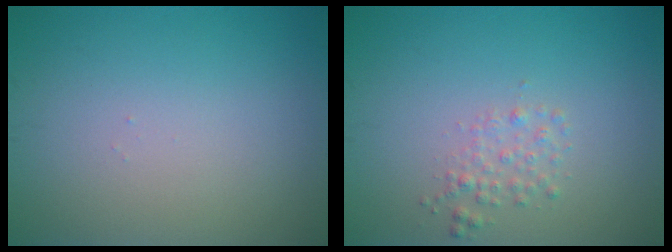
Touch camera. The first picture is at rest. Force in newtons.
{"total": 1.5, "press": 1.5, "slide": 0.1}